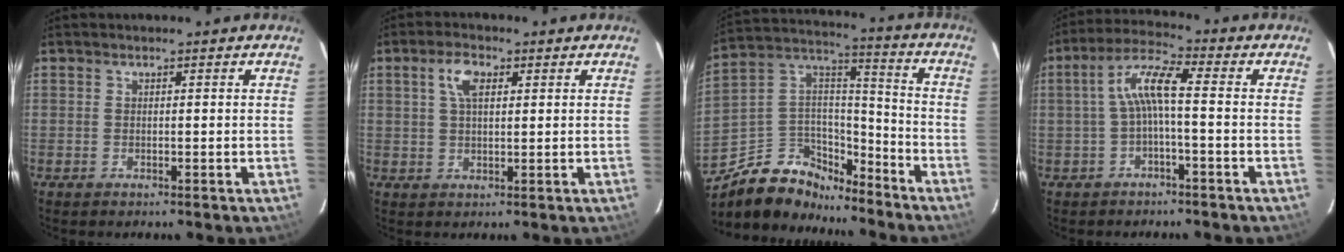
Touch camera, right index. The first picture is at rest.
{"total": 4.5, "force": [1.7, 2.2, 3.5], "torque": [-0.065, 0.010, 0.032]}
{"total": 15.6, "force": [-11.9, 8.5, 5.3], "torque": [-0.132, 0.061, -0.197]}
{"total": 6.3, "force": [-1.0, 0.8, 6.2], "torque": [-0.139, 0.017, -0.018]}